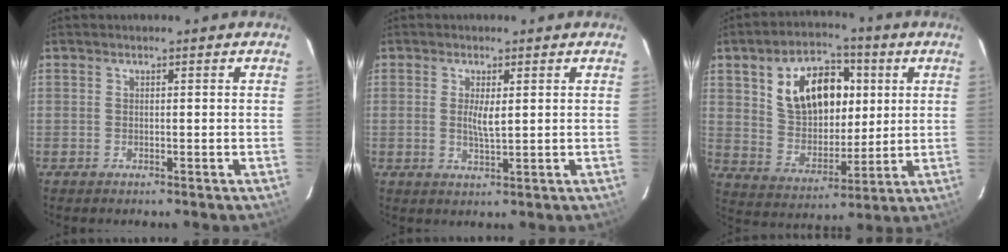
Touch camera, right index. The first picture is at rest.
{"total": 3.1, "force": [0.5, 0.7, 3.0], "torque": [-0.056, -0.005, 0.009]}
{"total": 15.7, "force": [4.7, 10.0, 11.0], "torque": [-0.203, 0.026, 0.097]}